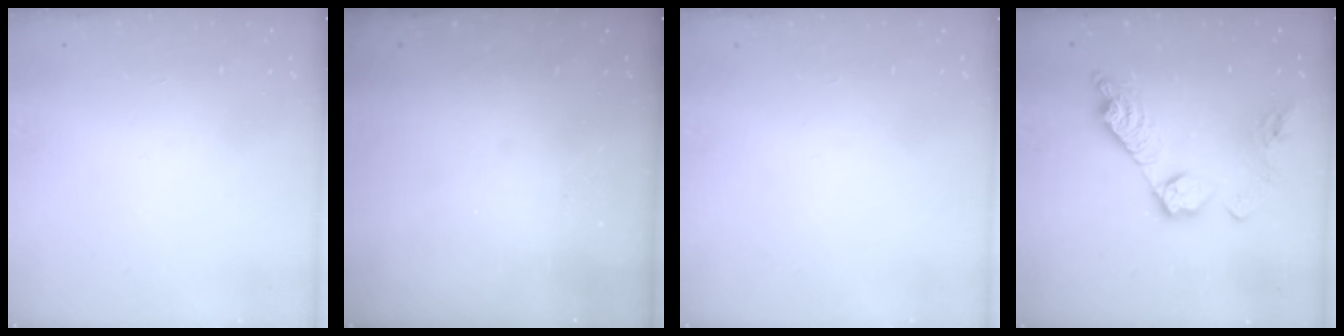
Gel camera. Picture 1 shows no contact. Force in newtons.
{"total": 0.0}
{"total": 0.0}
{"total": 15.4, "press": 15.4, "slide": 1.1}